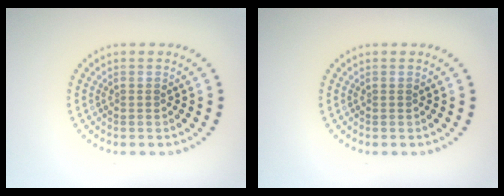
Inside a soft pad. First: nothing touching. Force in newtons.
{"total": 0.0}